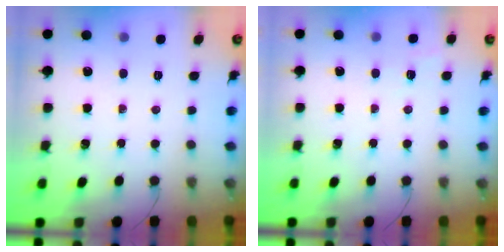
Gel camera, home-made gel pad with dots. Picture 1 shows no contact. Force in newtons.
{"total": 6.8, "press": 6.6, "slide": 1.6}